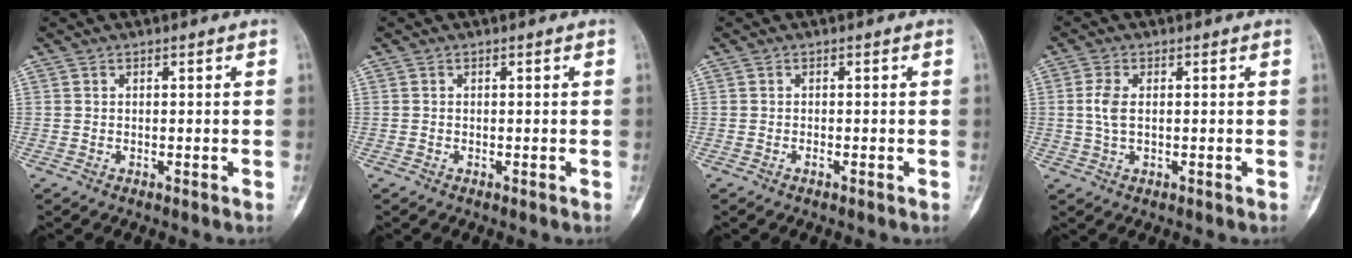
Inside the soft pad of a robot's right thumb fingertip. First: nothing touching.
{"total": 0.0}
{"total": 0.6, "force": [-0.4, 0.2, 0.4], "torque": [-0.010, 0.003, -0.007]}
{"total": 3.8, "force": [0.3, 1.9, 3.3], "torque": [-0.081, 0.003, 0.005]}